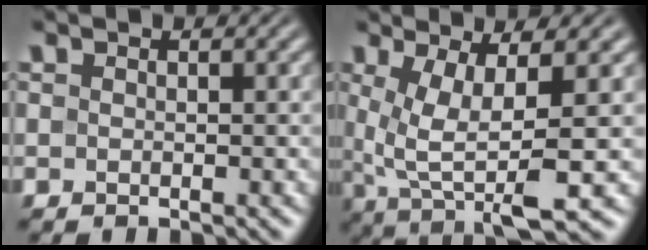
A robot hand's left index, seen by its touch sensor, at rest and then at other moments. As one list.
[{"total": 7.2, "force": [0.4, 2.0, 6.9], "torque": [-0.133, -0.006, 0.011]}]